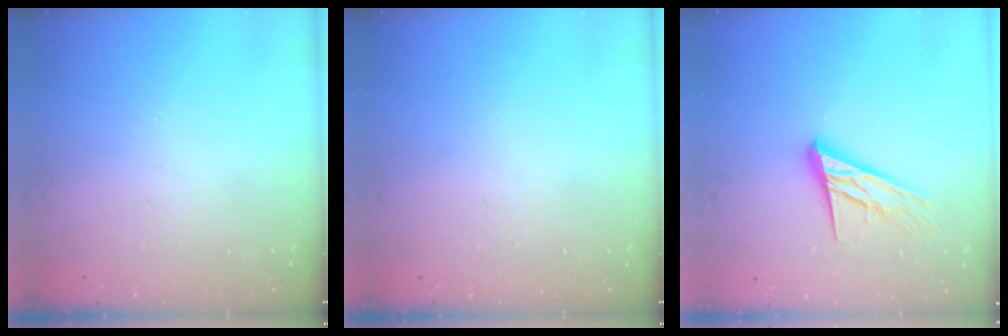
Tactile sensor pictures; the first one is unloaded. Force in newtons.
{"total": 0.0}
{"total": 15.6, "press": 15.1, "slide": 3.7}